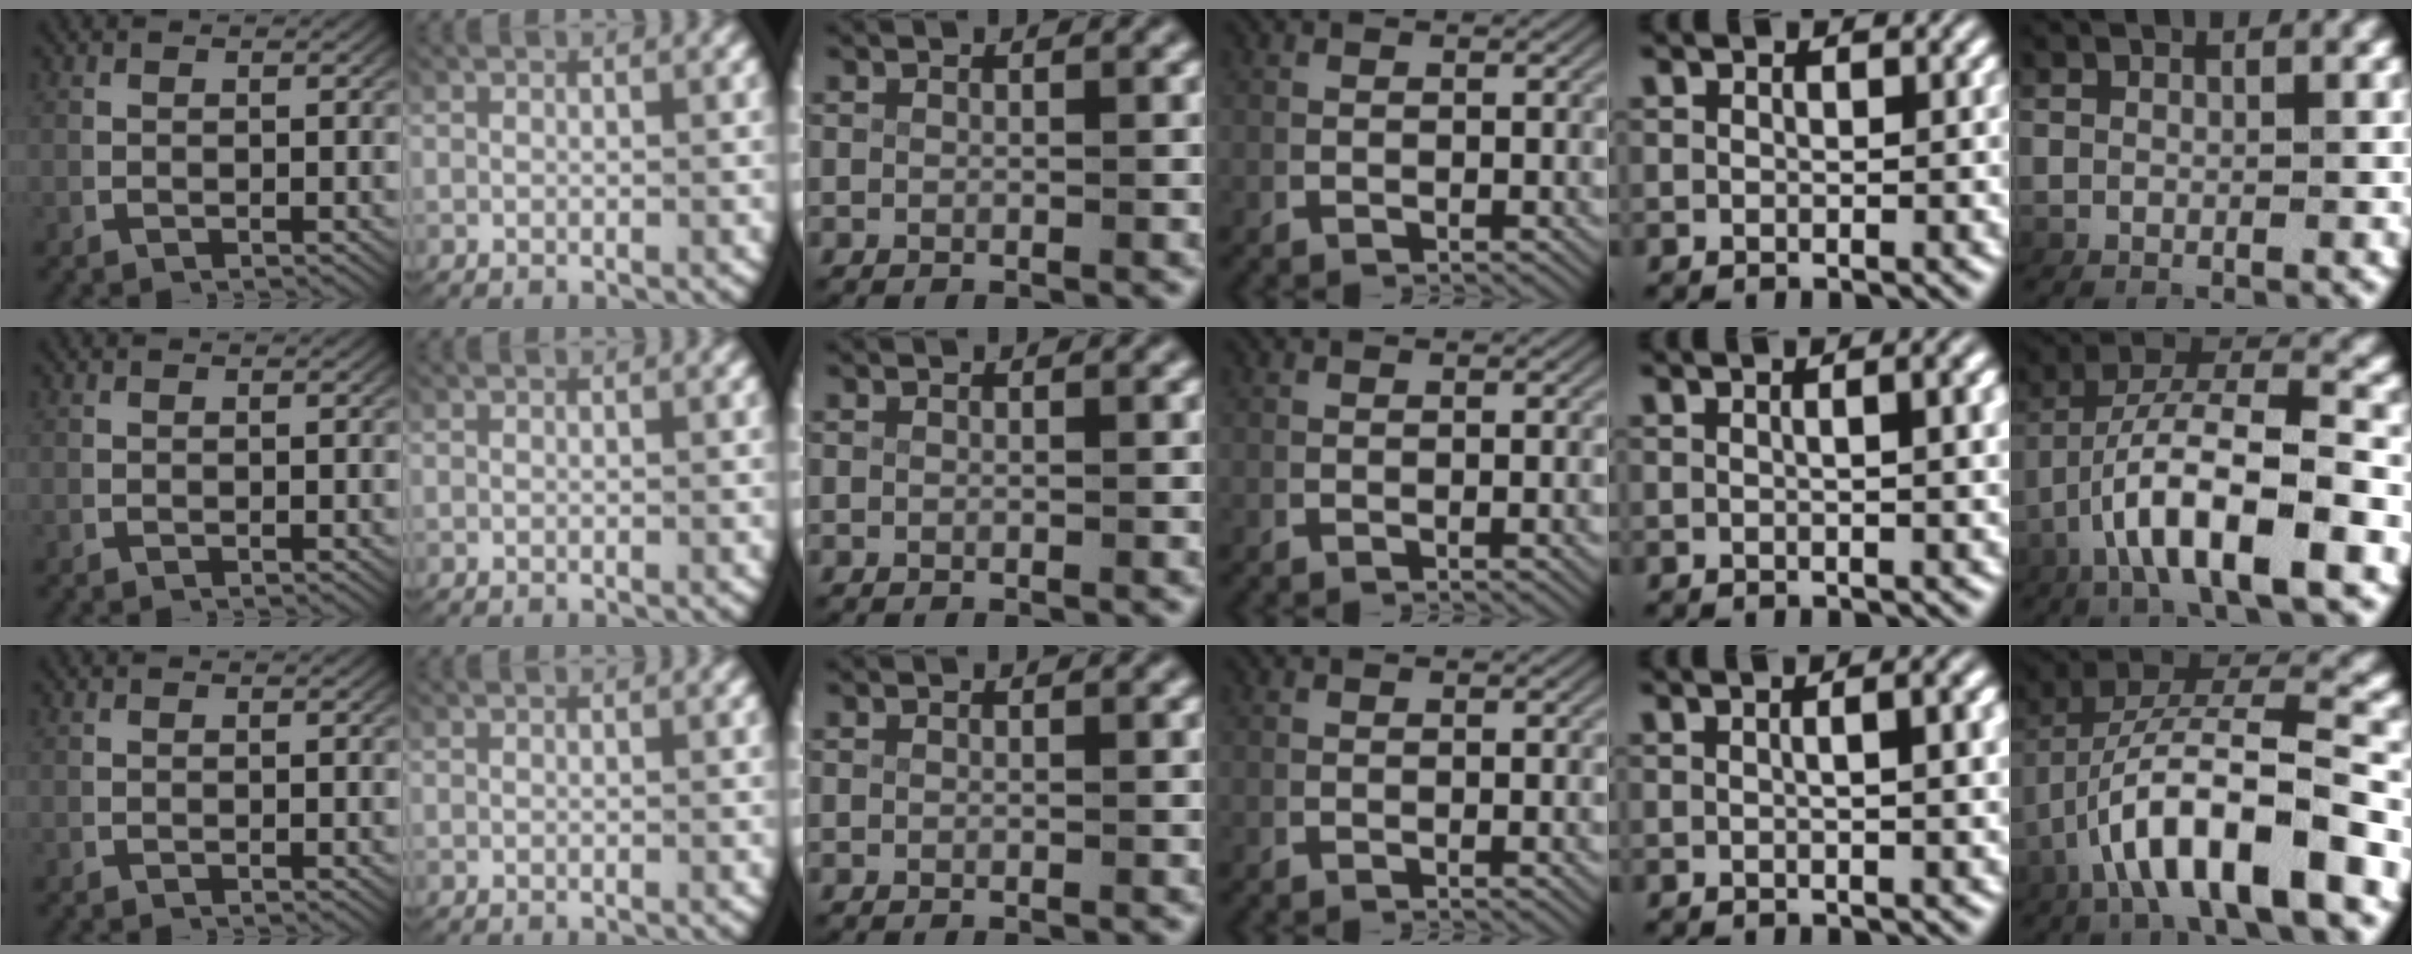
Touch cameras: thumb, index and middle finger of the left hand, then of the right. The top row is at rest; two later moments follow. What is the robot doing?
{"motion": "lift_and_place", "object": "ribbon"}